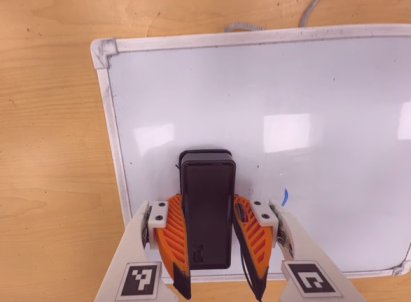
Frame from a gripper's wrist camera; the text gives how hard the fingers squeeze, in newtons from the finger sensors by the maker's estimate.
{"total": 12.3, "left": 13.4, "right": 11.3}